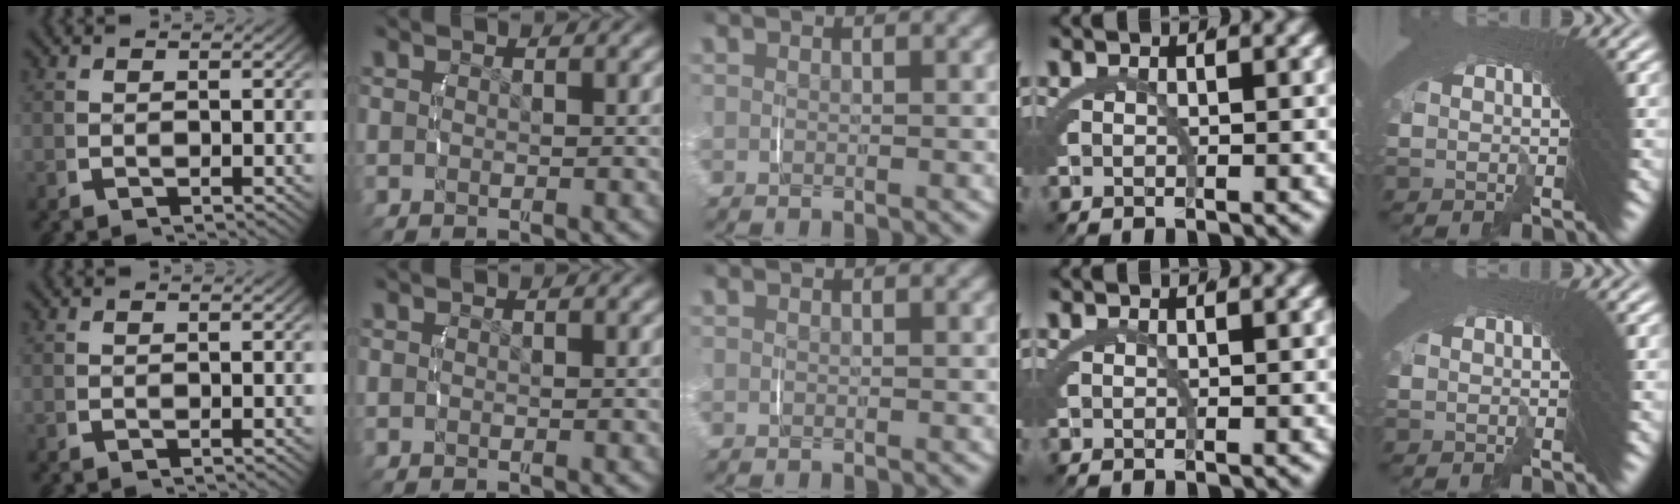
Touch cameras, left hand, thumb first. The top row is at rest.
{}